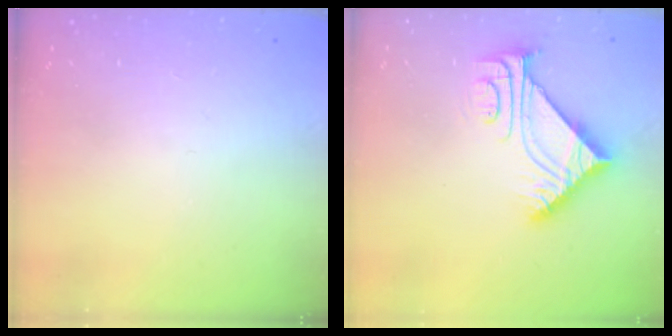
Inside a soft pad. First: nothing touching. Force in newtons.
{"total": 8.8, "press": 8.7, "slide": 0.9}